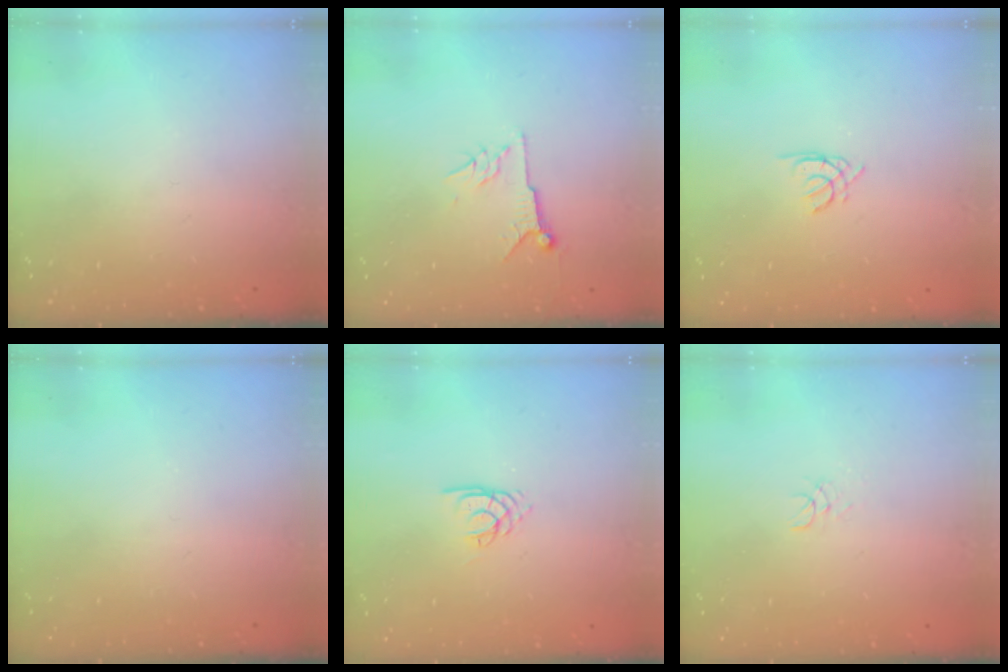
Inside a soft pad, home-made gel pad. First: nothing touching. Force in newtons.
{"total": 6.6, "press": 6.5, "slide": 1.1}
{"total": 0.5, "press": 0.4, "slide": 0.3}
{"total": 0.0}
{"total": 1.9, "press": 1.8, "slide": 0.3}
{"total": 3.0, "press": 3.0, "slide": 0.2}